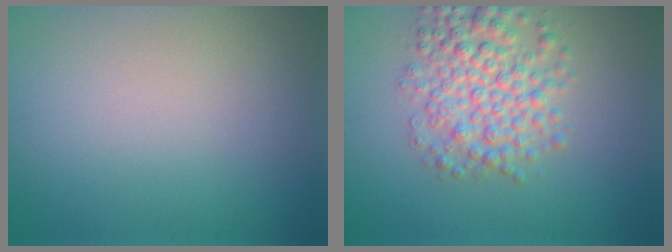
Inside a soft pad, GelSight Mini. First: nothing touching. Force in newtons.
{"total": 5.3, "press": 5.3, "slide": 0.1}